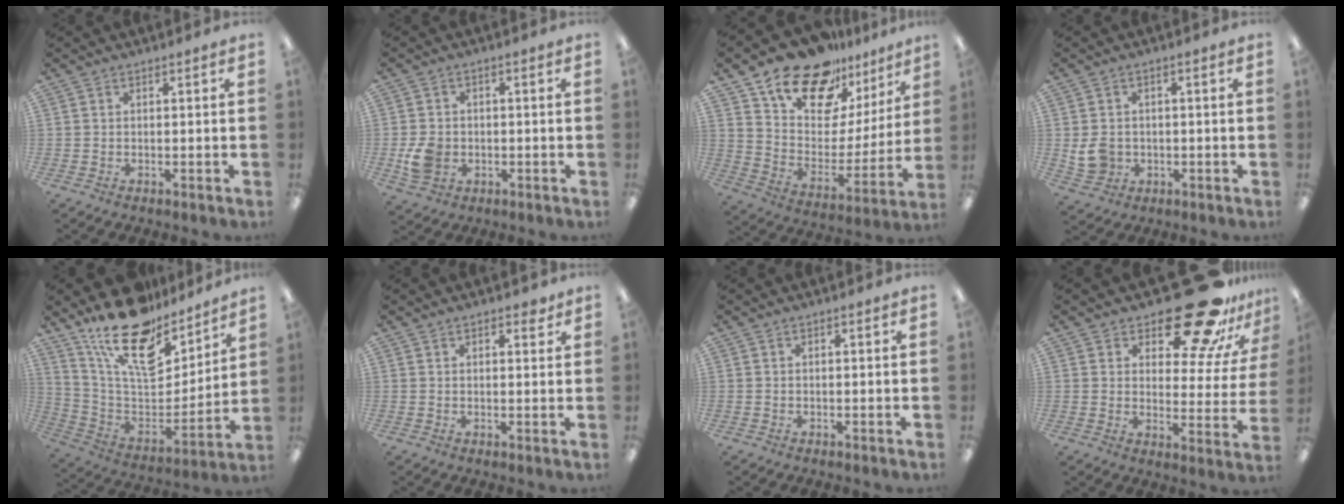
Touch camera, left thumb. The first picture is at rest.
{"total": 5.9, "force": [-1.4, 4.9, 3.0], "torque": [-0.047, 0.000, -0.024]}
{"total": 18.4, "force": [15.1, 8.6, 6.2], "torque": [-0.124, -0.113, 0.268]}
{"total": 5.5, "force": [-0.5, 4.9, 2.6], "torque": [-0.054, 0.003, -0.006]}
{"total": 21.1, "force": [15.3, 9.2, 11.2], "torque": [-0.197, -0.107, 0.272]}
{"total": 2.2, "force": [1.6, 0.9, 1.2], "torque": [-0.016, -0.001, 0.027]}
{"total": 0.0}
{"total": 23.6, "force": [17.1, 9.3, 13.3], "torque": [-0.177, -0.103, 0.281]}